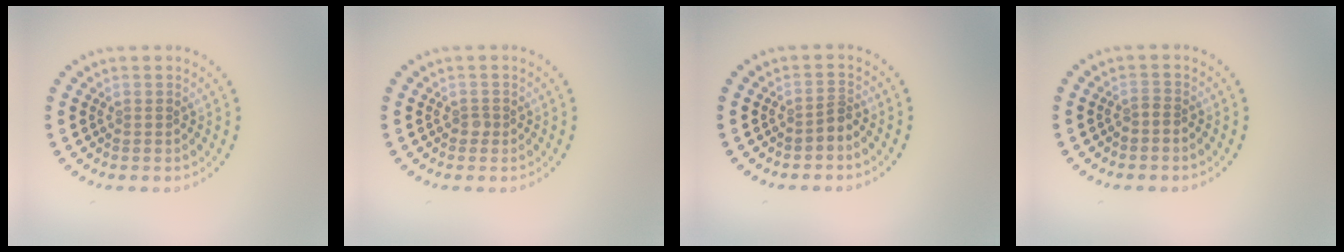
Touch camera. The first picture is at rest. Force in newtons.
{"total": 0.7, "press": 0.6, "slide": 0.4}
{"total": 1.1, "press": 0.6, "slide": 0.9}
{"total": 0.5, "press": 0.3, "slide": 0.4}